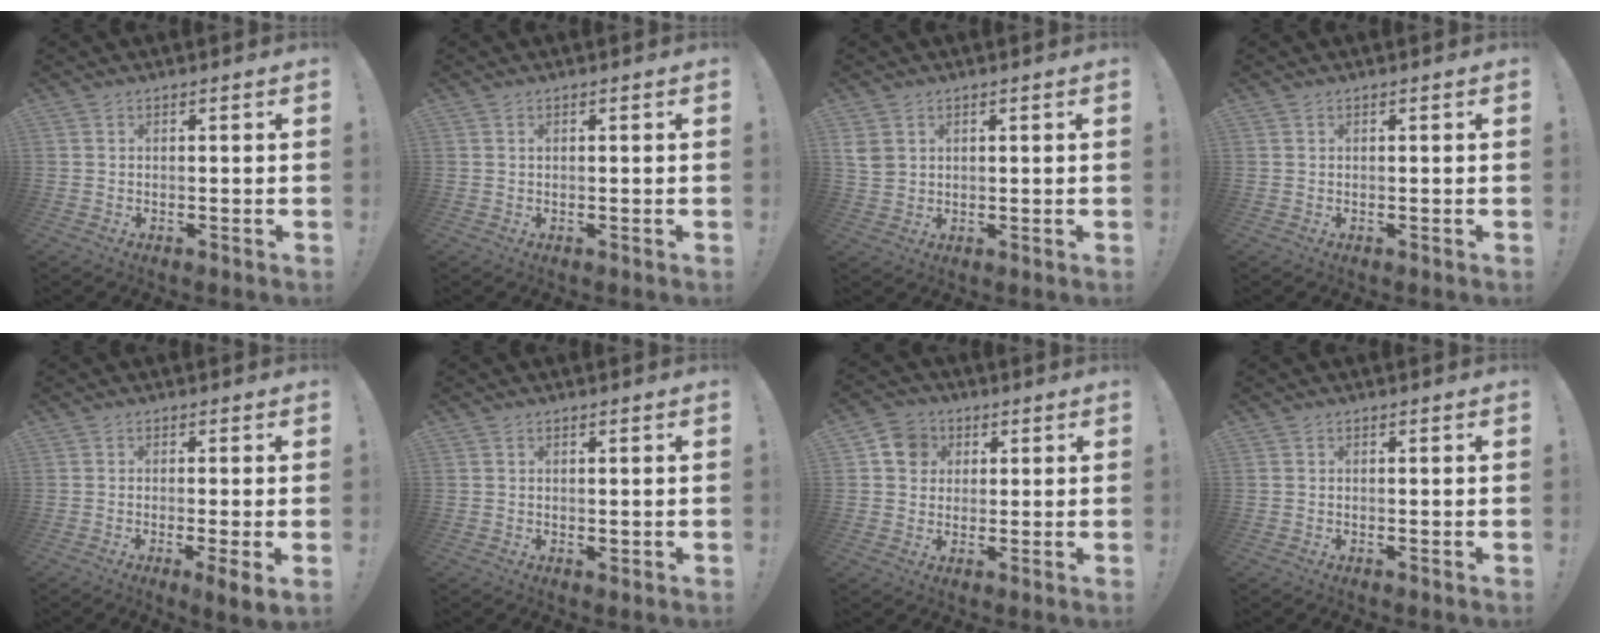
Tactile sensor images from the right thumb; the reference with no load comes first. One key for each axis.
{"total": 0.0}
{"total": 4.2, "fx": 1.8, "fy": 3.3, "fz": 1.9, "tx": -0.039, "ty": -0.002, "tz": 0.038}
{"total": 0.0}
{"total": 4.3, "fx": -0.9, "fy": -0.3, "fz": 4.1, "tx": -0.062, "ty": -0.007, "tz": -0.012}
{"total": 0.7, "fx": 0.4, "fy": 0.4, "fz": 0.4, "tx": -0.005, "ty": -0.001, "tz": 0.007}
{"total": 8.4, "fx": 2.3, "fy": 7.6, "fz": 2.7, "tx": -0.030, "ty": -0.003, "tz": 0.048}
{"total": 0.0}